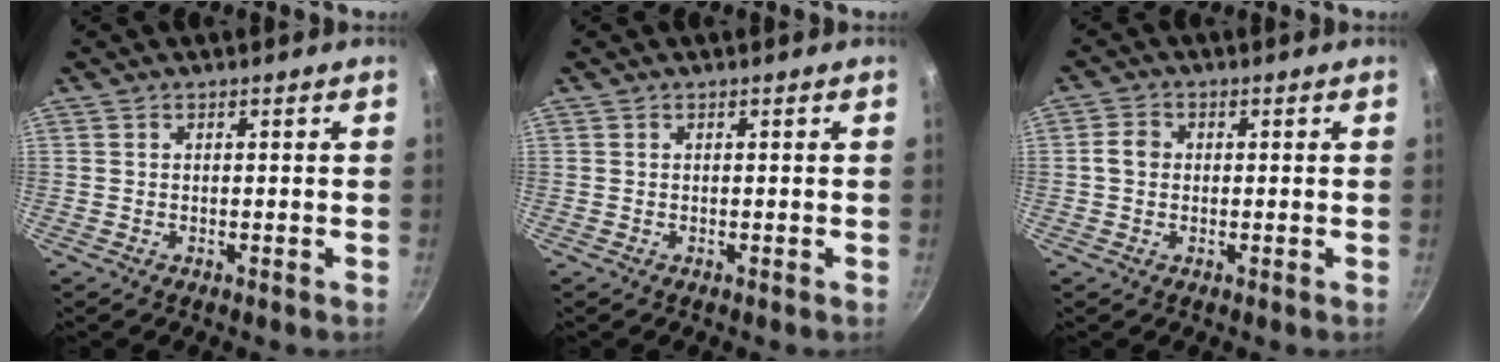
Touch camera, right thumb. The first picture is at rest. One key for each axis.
{"total": 0.0}
{"total": 3.2, "fx": 0.0, "fy": 2.7, "fz": 1.7, "tx": -0.024, "ty": 0.009, "tz": -0.006}